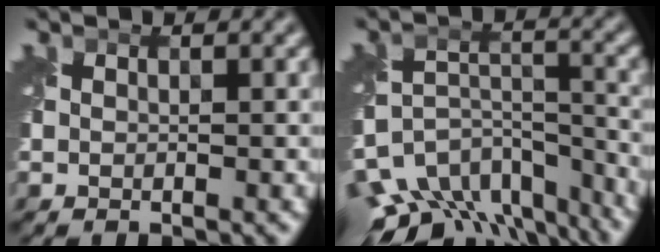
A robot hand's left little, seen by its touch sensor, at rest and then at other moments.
{"total": 12.6, "force": [-10.0, 5.9, 4.7], "torque": [-0.089, -0.003, -0.129]}